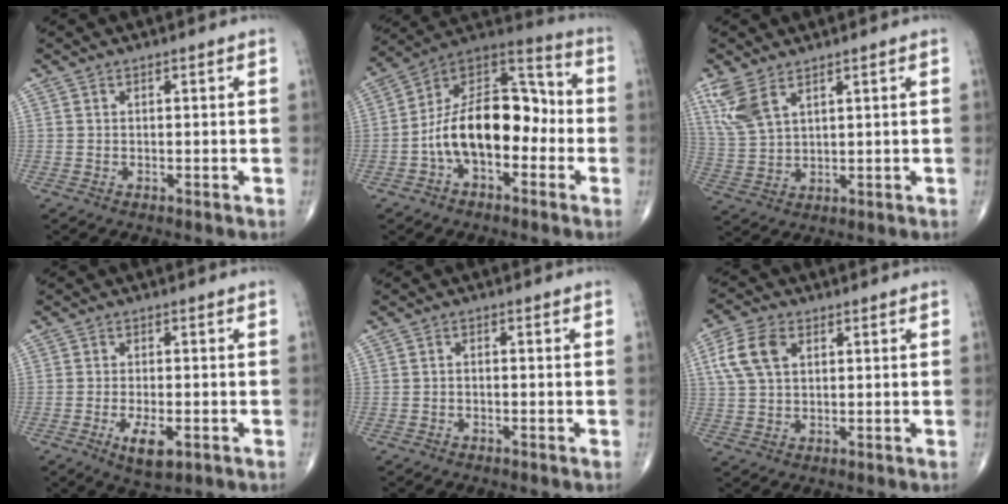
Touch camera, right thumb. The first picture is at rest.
{"total": 18.0, "force": [-3.3, 10.4, 14.3], "torque": [-0.214, 0.057, -0.066]}
{"total": 7.3, "force": [4.4, 3.1, 4.9], "torque": [-0.114, -0.009, 0.102]}
{"total": 5.5, "force": [-2.1, 2.2, 4.6], "torque": [-0.081, -0.005, -0.030]}
{"total": 0.8, "force": [-0.5, 0.4, 0.5], "torque": [-0.007, 0.005, -0.011]}
{"total": 7.8, "force": [2.5, 4.8, 5.6], "torque": [-0.121, 0.009, 0.048]}